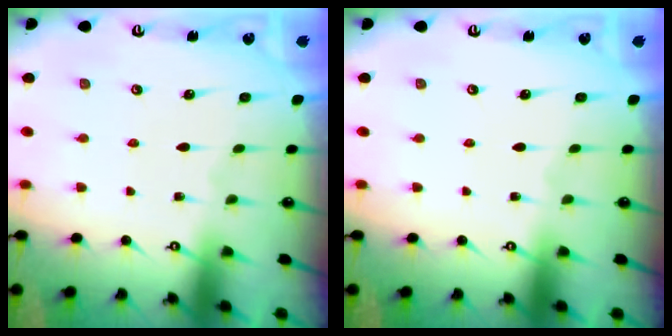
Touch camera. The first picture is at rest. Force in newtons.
{"total": 0.0}